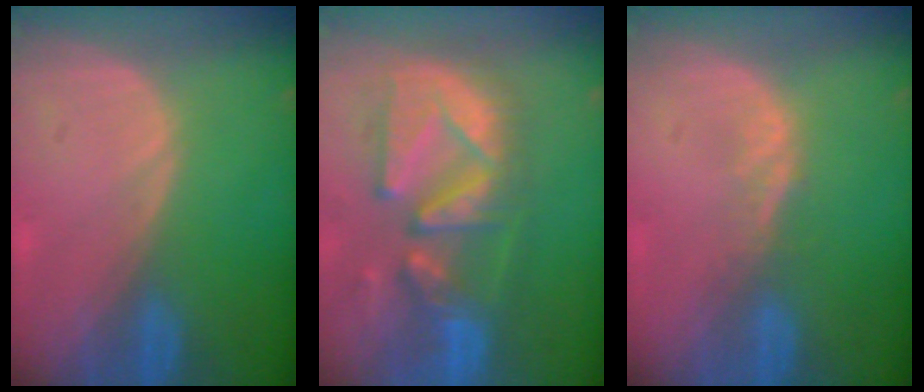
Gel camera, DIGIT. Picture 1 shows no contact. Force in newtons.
{"total": 12.1, "press": 10.9, "slide": 5.2}
{"total": 1.4, "press": 1.4, "slide": 0.1}